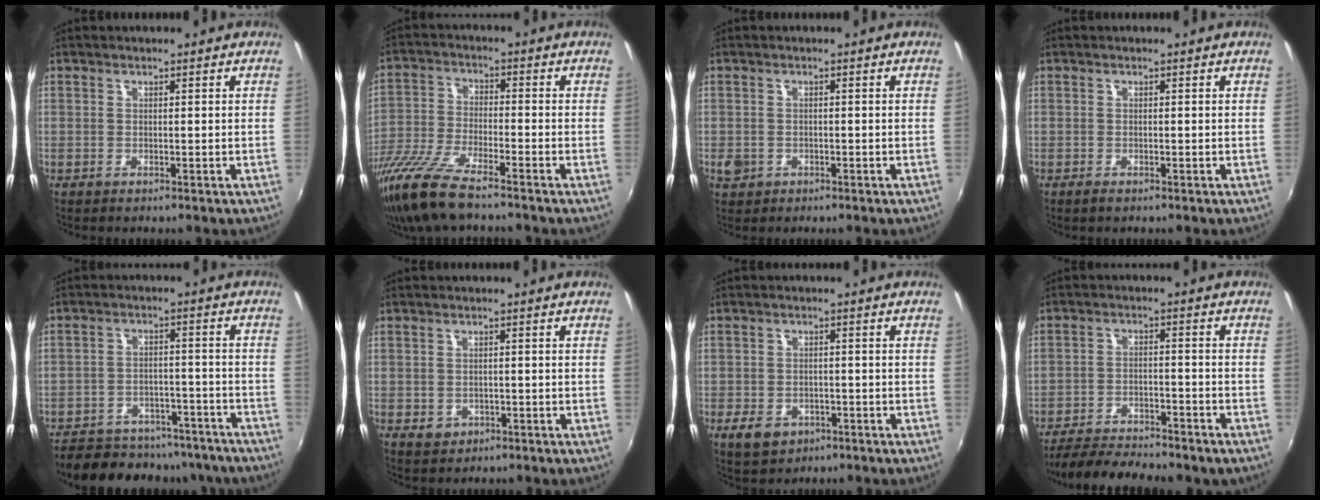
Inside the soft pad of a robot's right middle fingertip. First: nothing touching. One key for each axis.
{"total": 14.1, "fx": -10.7, "fy": 2.4, "fz": 8.8, "tx": -0.192, "ty": -0.035, "tz": -0.211}
{"total": 2.8, "fx": -1.0, "fy": 2.4, "fz": 1.0, "tx": -0.022, "ty": -0.001, "tz": -0.014}
{"total": 0.9, "fx": -0.7, "fy": 0.4, "fz": 0.4, "tx": -0.008, "ty": -0.003, "tz": -0.013}
{"total": 21.3, "fx": -18.0, "fy": 8.4, "fz": 7.8, "tx": -0.169, "ty": 0.015, "tz": -0.228}
{"total": 2.7, "fx": -0.9, "fy": 2.3, "fz": 1.0, "tx": -0.022, "ty": -0.001, "tz": -0.008}
{"total": 6.0, "fx": -3.0, "fy": 4.2, "fz": 3.0, "tx": -0.074, "ty": -0.006, "tz": -0.042}
{"total": 14.0, "fx": -12.0, "fy": 3.4, "fz": 6.5, "tx": -0.143, "ty": -0.023, "tz": -0.181}